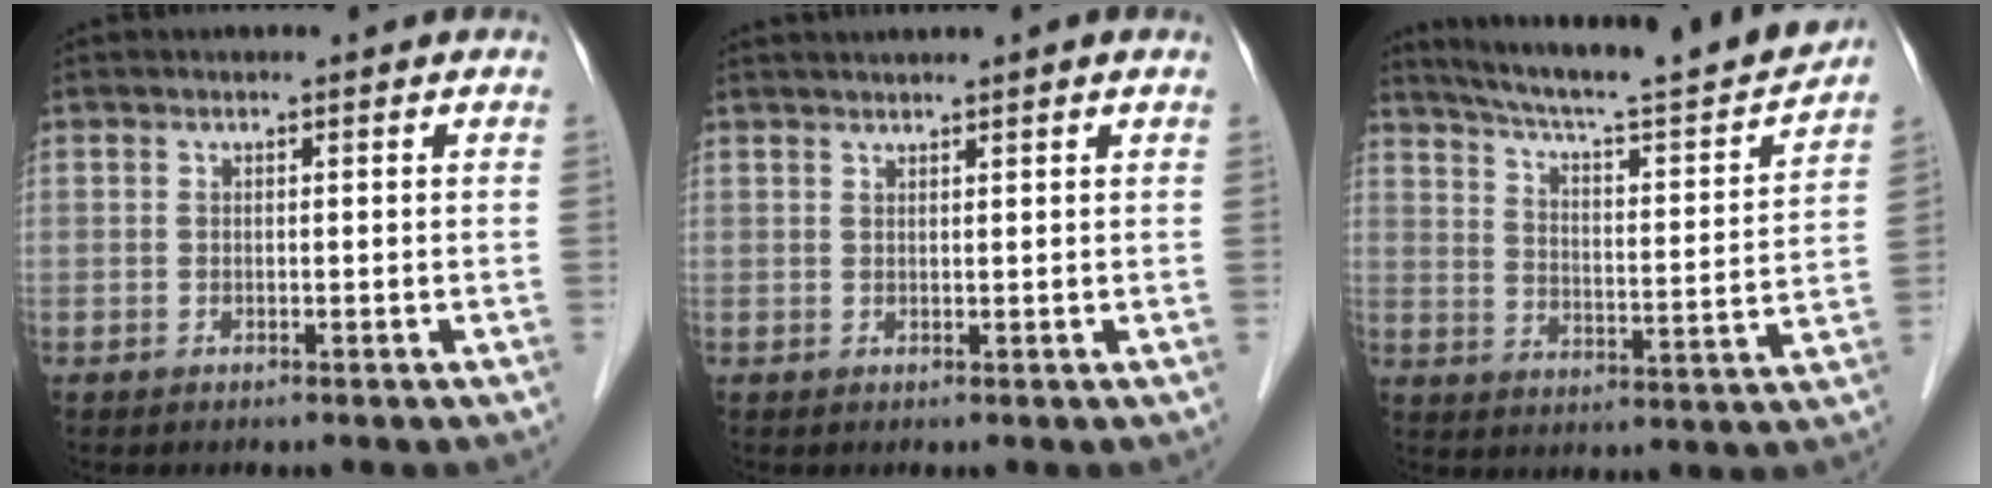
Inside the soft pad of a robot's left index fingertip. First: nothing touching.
{"total": 3.0, "force": [2.5, -0.5, 1.5], "torque": [-0.019, 0.027, 0.046]}
{"total": 20.9, "force": [19.1, 0.4, 8.6], "torque": [-0.137, -0.034, 0.270]}